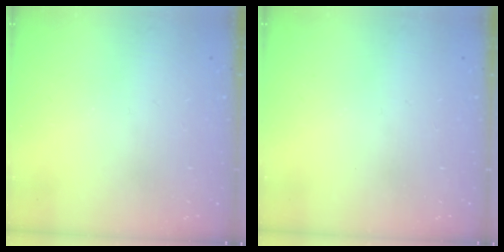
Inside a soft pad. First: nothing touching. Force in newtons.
{"total": 0.0}